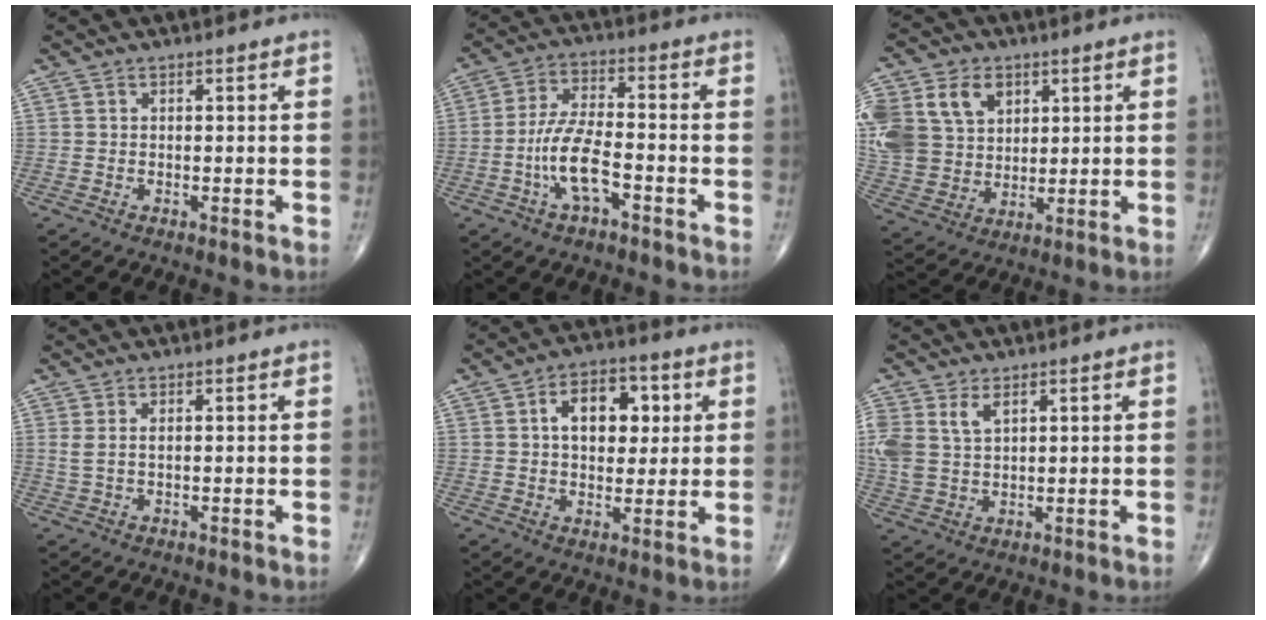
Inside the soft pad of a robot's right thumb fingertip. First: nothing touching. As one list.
[{"total": 9.2, "force": [-3.5, 3.7, 7.7], "torque": [-0.159, 0.030, -0.067]}, {"total": 21.6, "force": [7.1, 16.7, 11.8], "torque": [-0.274, 0.027, 0.152]}, {"total": 1.9, "force": [0.7, 0.6, 1.6], "torque": [-0.043, 0.008, 0.021]}, {"total": 11.2, "force": [2.7, 7.0, 8.3], "torque": [-0.087, 0.004, 0.040]}, {"total": 8.0, "force": [3.5, 4.8, 5.4], "torque": [-0.121, -0.003, 0.079]}]